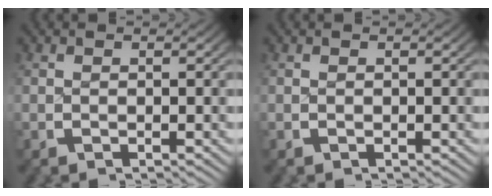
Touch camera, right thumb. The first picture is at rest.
{"total": 0.0}